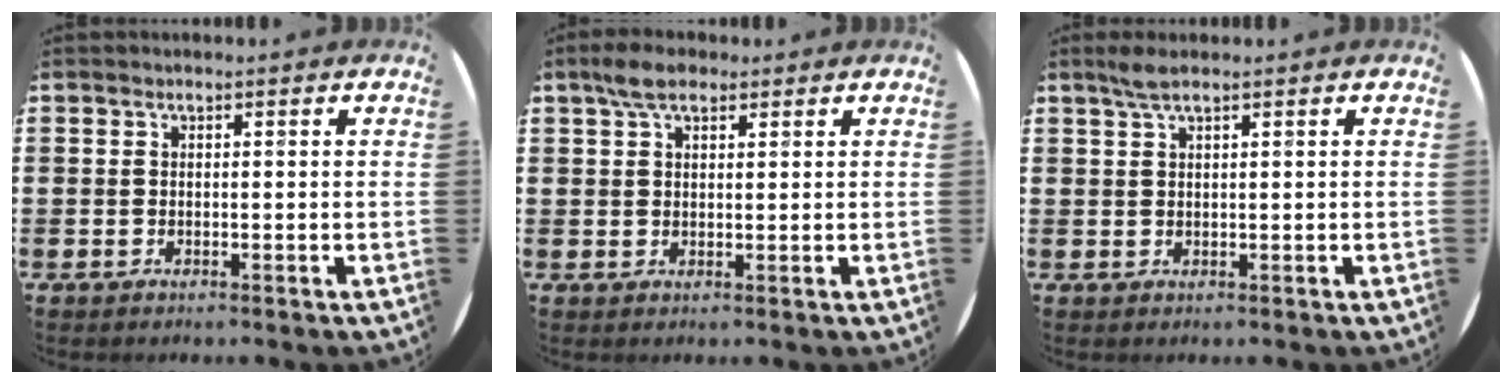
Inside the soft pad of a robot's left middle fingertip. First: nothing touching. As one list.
[{"total": 4.0, "force": [2.8, 1.8, 2.2], "torque": [-0.040, 0.007, 0.049]}, {"total": 2.0, "force": [1.4, 0.2, 1.4], "torque": [-0.029, 0.004, 0.024]}]